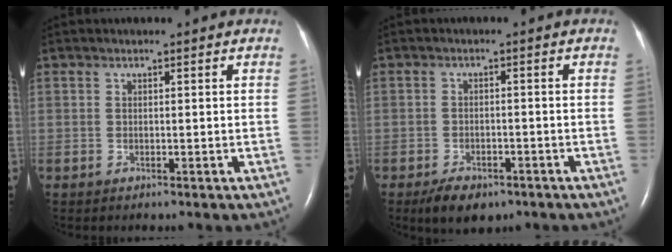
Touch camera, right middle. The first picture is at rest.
{"total": 5.2, "force": [-3.7, 2.5, 2.7], "torque": [-0.047, -0.003, -0.053]}